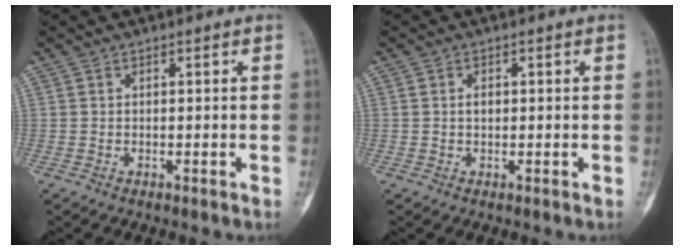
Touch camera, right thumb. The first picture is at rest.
{"total": 1.3, "force": [0.1, 0.9, 1.0], "torque": [-0.013, 0.000, 0.002]}